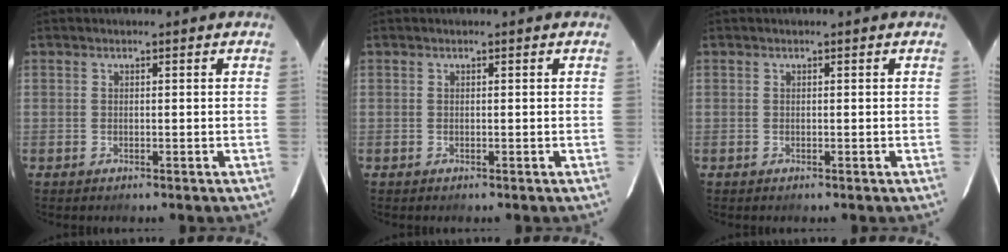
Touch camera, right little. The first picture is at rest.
{"total": 0.0}
{"total": 0.0}